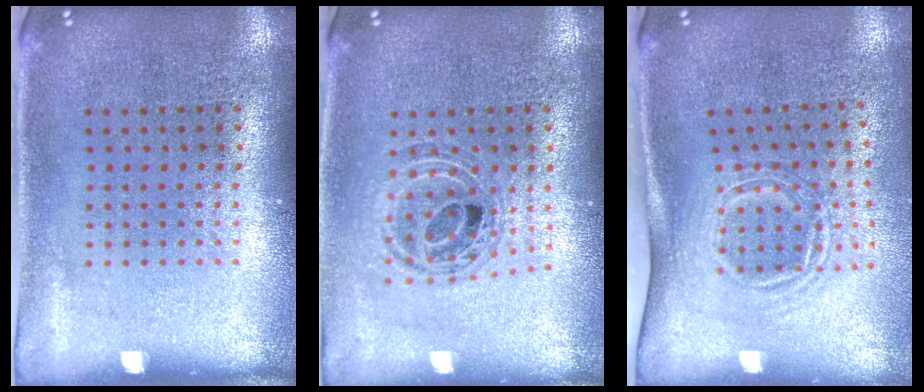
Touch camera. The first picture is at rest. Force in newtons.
{"total": 0.5, "press": 0.5, "slide": 0.1}
{"total": 1.7, "press": 1.2, "slide": 1.2}